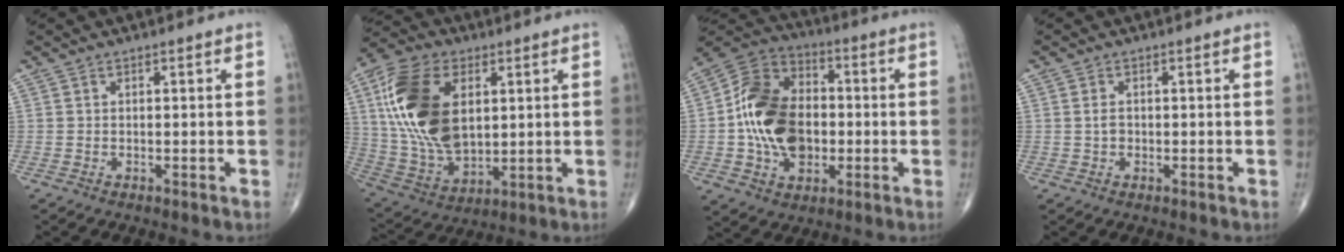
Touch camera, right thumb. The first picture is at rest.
{"total": 21.3, "force": [4.7, 12.8, 16.4], "torque": [-0.321, -0.014, 0.092]}
{"total": 18.2, "force": [-1.5, 12.8, 12.9], "torque": [-0.208, 0.024, -0.026]}
{"total": 1.5, "force": [0.0, 1.2, 1.0], "torque": [-0.017, 0.002, 0.000]}